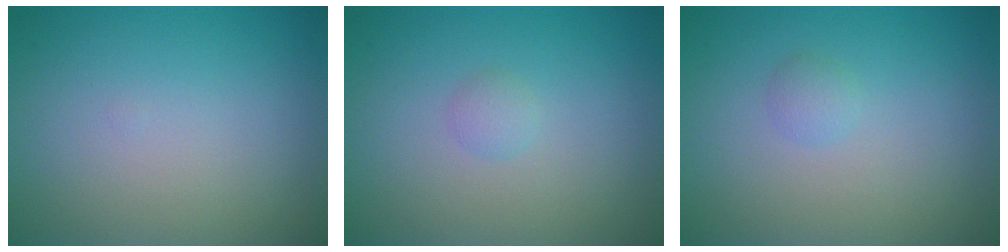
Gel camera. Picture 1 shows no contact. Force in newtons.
{"total": 0.8, "press": 0.8, "slide": 0.1}
{"total": 0.9, "press": 0.9, "slide": 0.0}